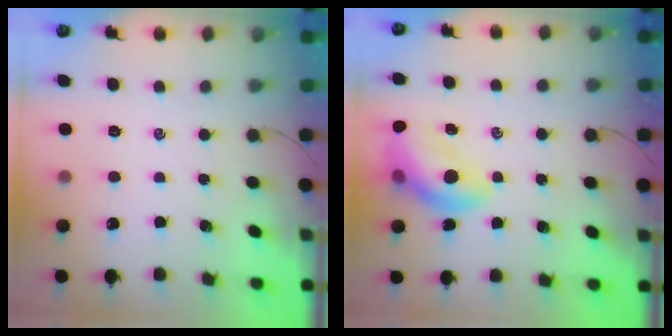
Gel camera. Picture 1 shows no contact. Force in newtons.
{"total": 12.2, "press": 11.8, "slide": 3.3}